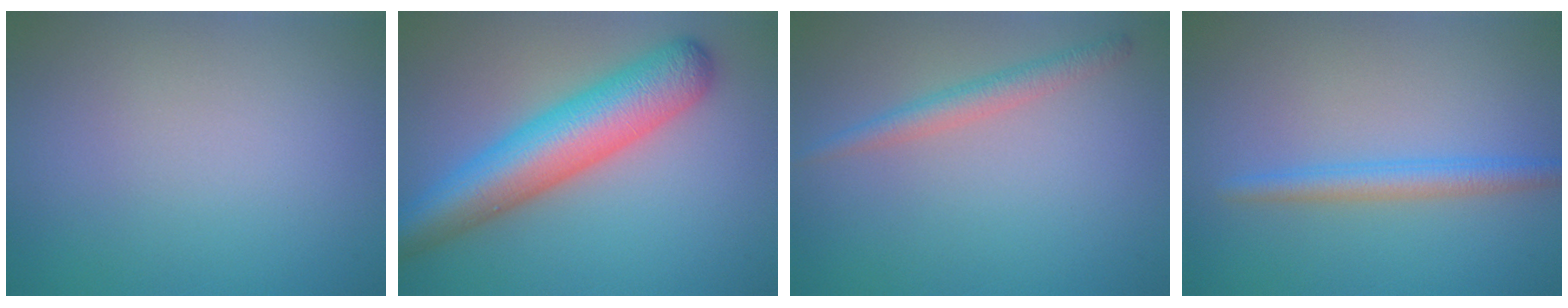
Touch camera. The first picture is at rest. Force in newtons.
{"total": 8.4, "press": 8.4, "slide": 0.3}
{"total": 2.0, "press": 2.0, "slide": 0.0}
{"total": 2.4, "press": 2.4, "slide": 0.1}